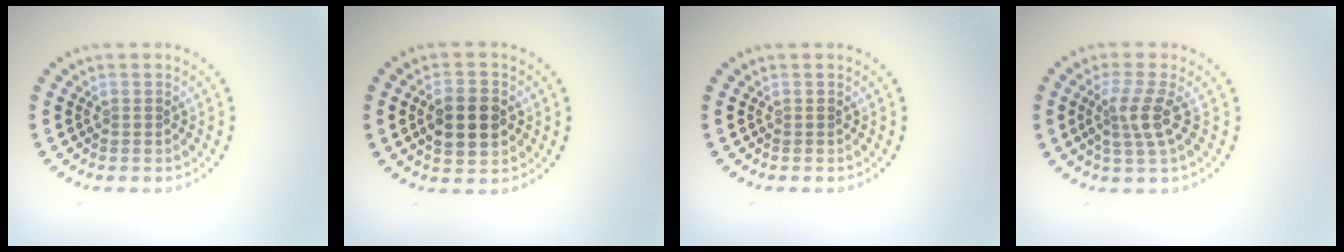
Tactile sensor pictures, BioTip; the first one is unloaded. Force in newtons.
{"total": 4.4, "press": 4.4, "slide": 0.2}
{"total": 0.0}
{"total": 2.8, "press": 2.1, "slide": 1.8}